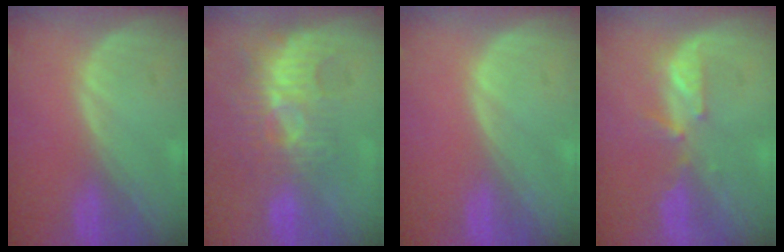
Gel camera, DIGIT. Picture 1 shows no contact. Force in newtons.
{"total": 9.4, "press": 8.4, "slide": 4.3}
{"total": 0.0}
{"total": 3.1, "press": 3.0, "slide": 0.3}